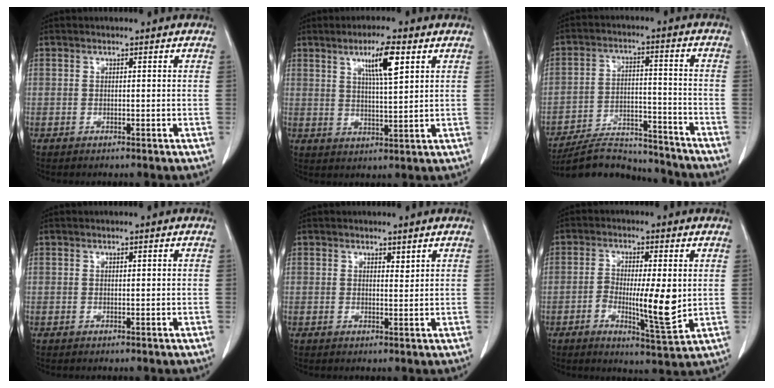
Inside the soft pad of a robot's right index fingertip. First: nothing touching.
{"total": 7.0, "force": [3.4, 0.6, 6.1], "torque": [-0.106, 0.001, 0.057]}
{"total": 13.9, "force": [-13.4, 2.7, 2.5], "torque": [-0.034, 0.024, -0.206]}
{"total": 0.0}
{"total": 1.1, "force": [0.9, 0.3, 0.6], "torque": [-0.010, -0.008, 0.015]}
{"total": 8.5, "force": [-0.8, 1.7, 8.3], "torque": [-0.137, -0.007, -0.010]}